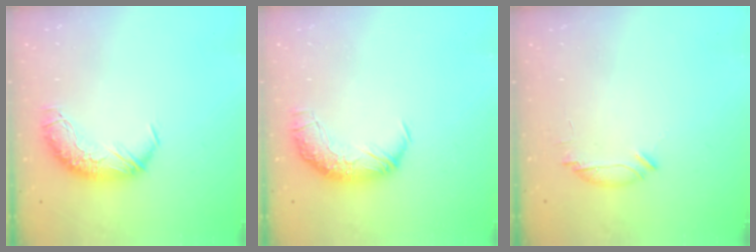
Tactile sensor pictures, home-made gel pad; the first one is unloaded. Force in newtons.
{"total": 2.4, "press": 1.0, "slide": 2.2}
{"total": 5.5, "press": 5.4, "slide": 1.1}